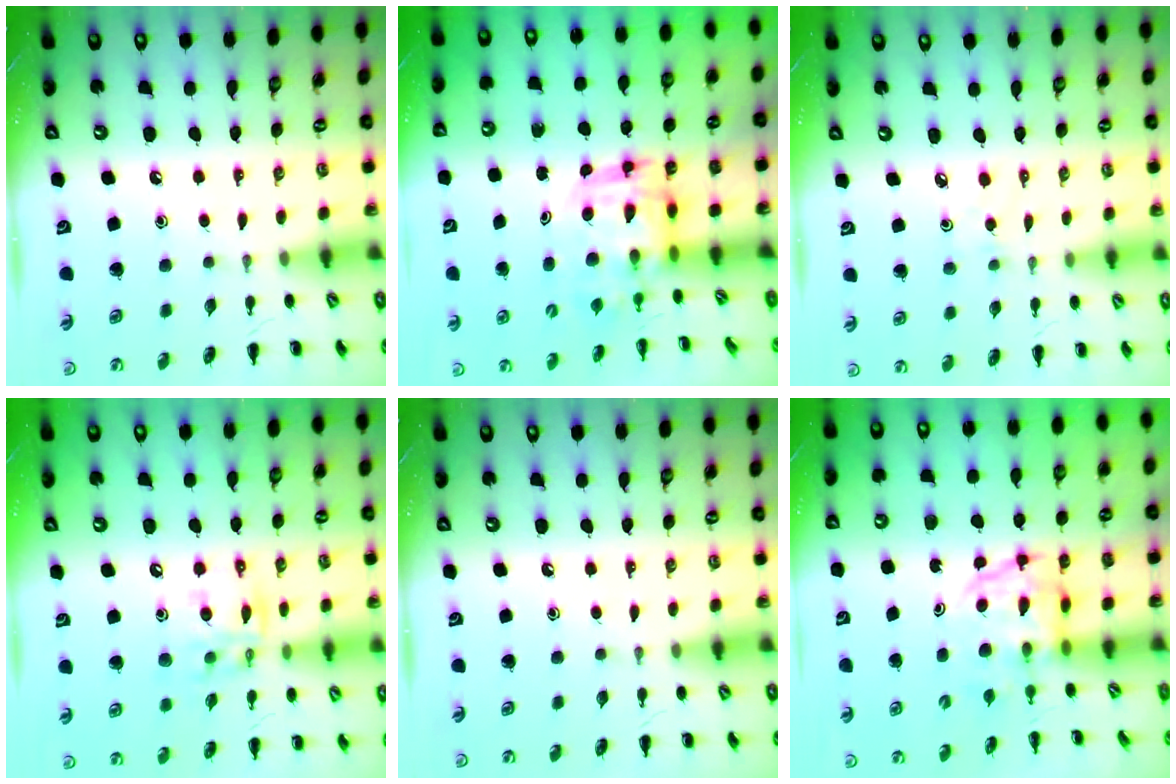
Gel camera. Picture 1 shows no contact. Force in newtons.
{"total": 3.6, "press": 3.6, "slide": 0.7}
{"total": 2.5, "press": 2.3, "slide": 0.9}
{"total": 13.2, "press": 12.9, "slide": 2.8}
{"total": 0.0}
{"total": 3.7, "press": 3.7, "slide": 0.2}